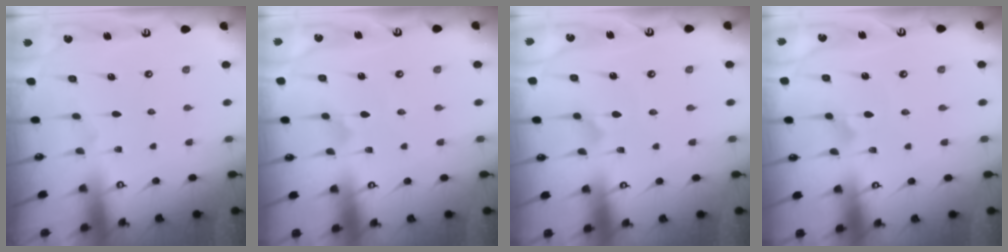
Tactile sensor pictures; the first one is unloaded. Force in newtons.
{"total": 1.8, "press": 1.7, "slide": 0.1}
{"total": 2.3, "press": 2.3, "slide": 0.2}
{"total": 2.1, "press": 2.1, "slide": 0.1}